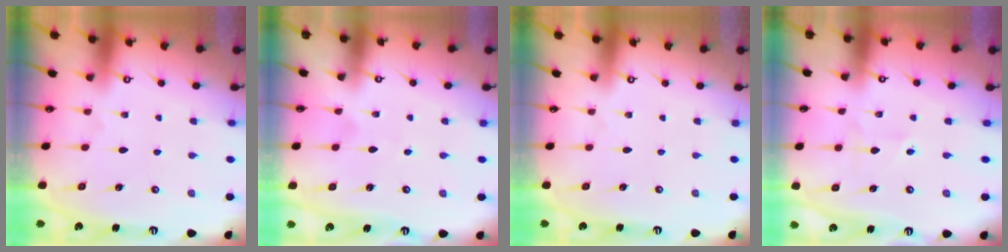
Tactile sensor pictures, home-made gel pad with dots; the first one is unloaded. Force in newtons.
{"total": 2.0, "press": 2.0, "slide": 0.2}
{"total": 0.0}
{"total": 1.5, "press": 1.4, "slide": 0.5}